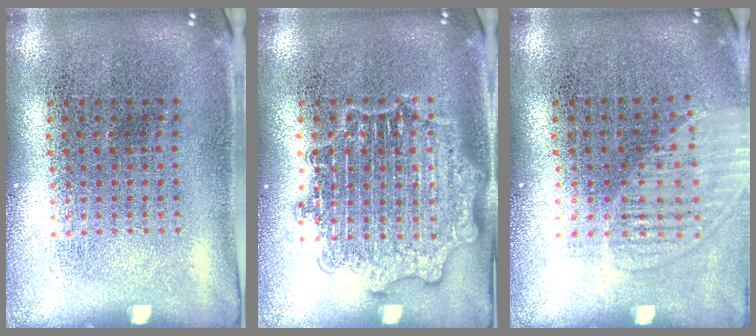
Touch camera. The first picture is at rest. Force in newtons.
{"total": 3.0, "press": 3.0, "slide": 0.4}
{"total": 1.3, "press": 1.3, "slide": 0.2}